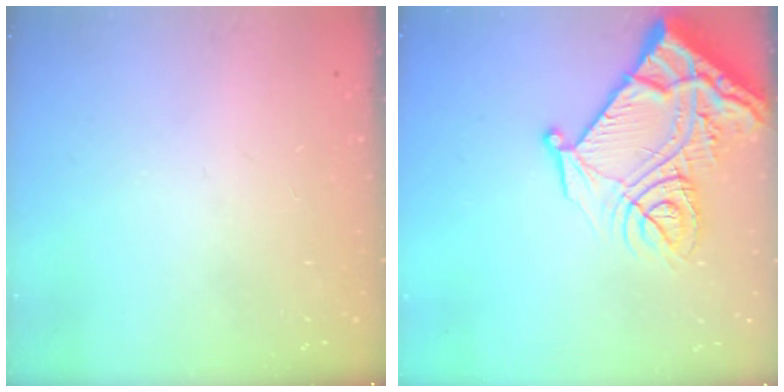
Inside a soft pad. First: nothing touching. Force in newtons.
{"total": 22.5, "press": 22.3, "slide": 2.7}